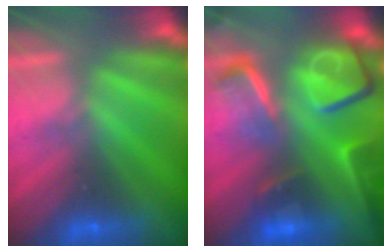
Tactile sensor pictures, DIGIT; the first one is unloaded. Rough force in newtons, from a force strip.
{"total": 9.1}